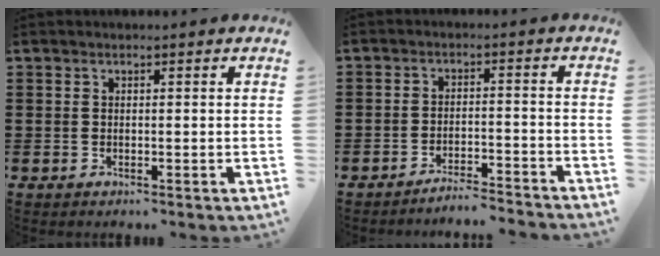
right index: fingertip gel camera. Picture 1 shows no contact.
{"total": 3.6, "force": [-3.6, -0.2, 0.5], "torque": [-0.012, -0.002, -0.075]}